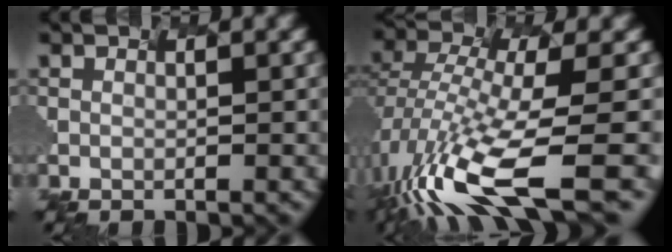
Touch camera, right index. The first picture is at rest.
{"total": 10.2, "force": [-5.5, 2.5, 8.2], "torque": [-0.202, -0.020, -0.065]}